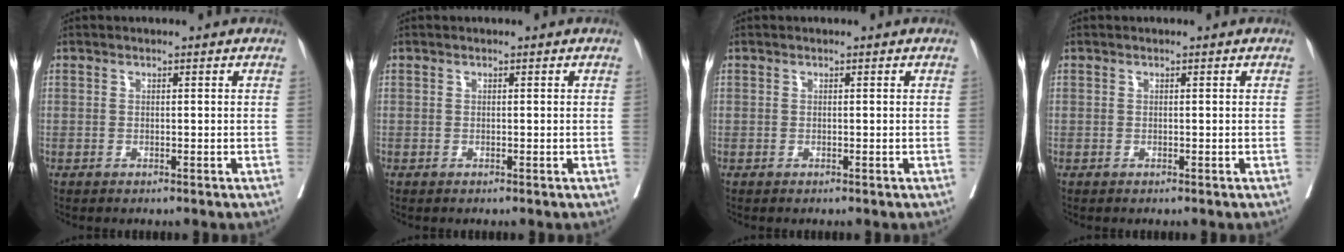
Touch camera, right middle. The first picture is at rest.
{"total": 0.0}
{"total": 0.0}
{"total": 0.0}